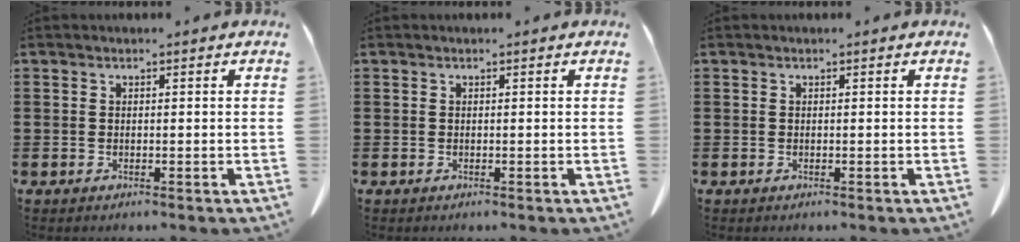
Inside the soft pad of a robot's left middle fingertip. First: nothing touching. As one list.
[{"total": 0.0}, {"total": 0.0}]